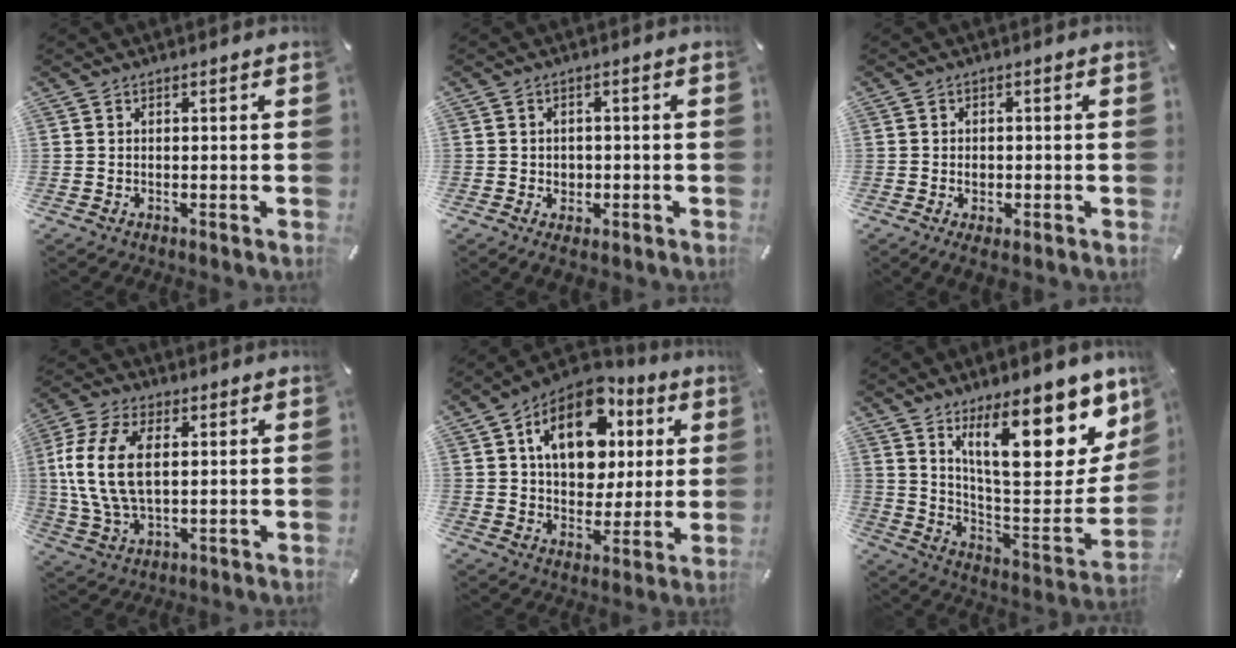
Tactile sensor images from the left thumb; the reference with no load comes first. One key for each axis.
{"total": 2.7, "fx": -0.8, "fy": 2.4, "fz": 0.8, "tx": -0.009, "ty": 0.002, "tz": -0.019}
{"total": 2.2, "fx": -0.6, "fy": 1.5, "fz": 1.5, "tx": -0.030, "ty": 0.004, "tz": -0.012}
{"total": 13.7, "fx": 2.1, "fy": 8.1, "fz": 10.8, "tx": -0.247, "ty": 0.003, "tz": 0.036}
{"total": 16.7, "fx": 6.5, "fy": 11.7, "fz": 10.1, "tx": -0.166, "ty": -0.008, "tz": 0.119}
{"total": 25.1, "fx": 13.8, "fy": 9.5, "fz": 18.7, "tx": -0.260, "ty": -0.095, "tz": 0.231}